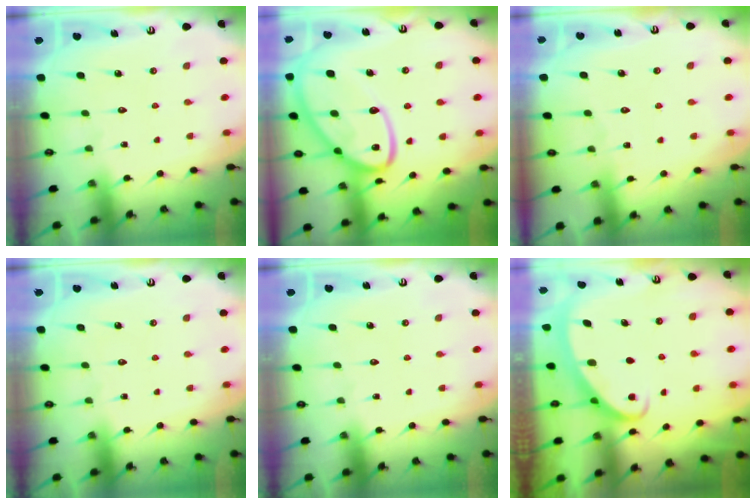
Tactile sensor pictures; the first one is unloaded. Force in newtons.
{"total": 19.1, "press": 19.1, "slide": 1.7}
{"total": 3.4, "press": 3.4, "slide": 0.4}
{"total": 0.0}
{"total": 0.0}
{"total": 2.5, "press": 2.5, "slide": 0.4}